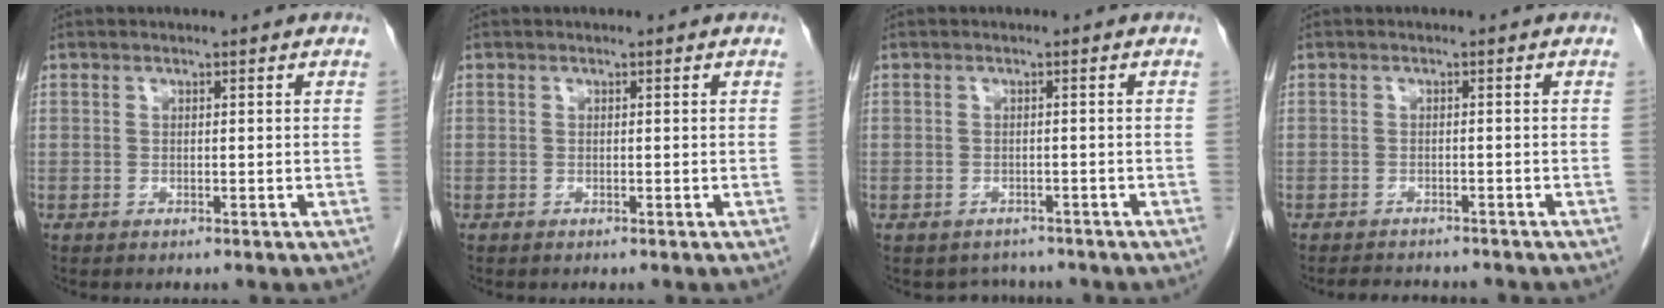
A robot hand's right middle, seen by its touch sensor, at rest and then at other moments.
{"total": 0.0}
{"total": 3.8, "force": [-3.3, 1.7, 0.3], "torque": [-0.006, 0.006, -0.042]}
{"total": 5.9, "force": [-5.5, 1.3, 1.9], "torque": [-0.028, -0.004, -0.073]}